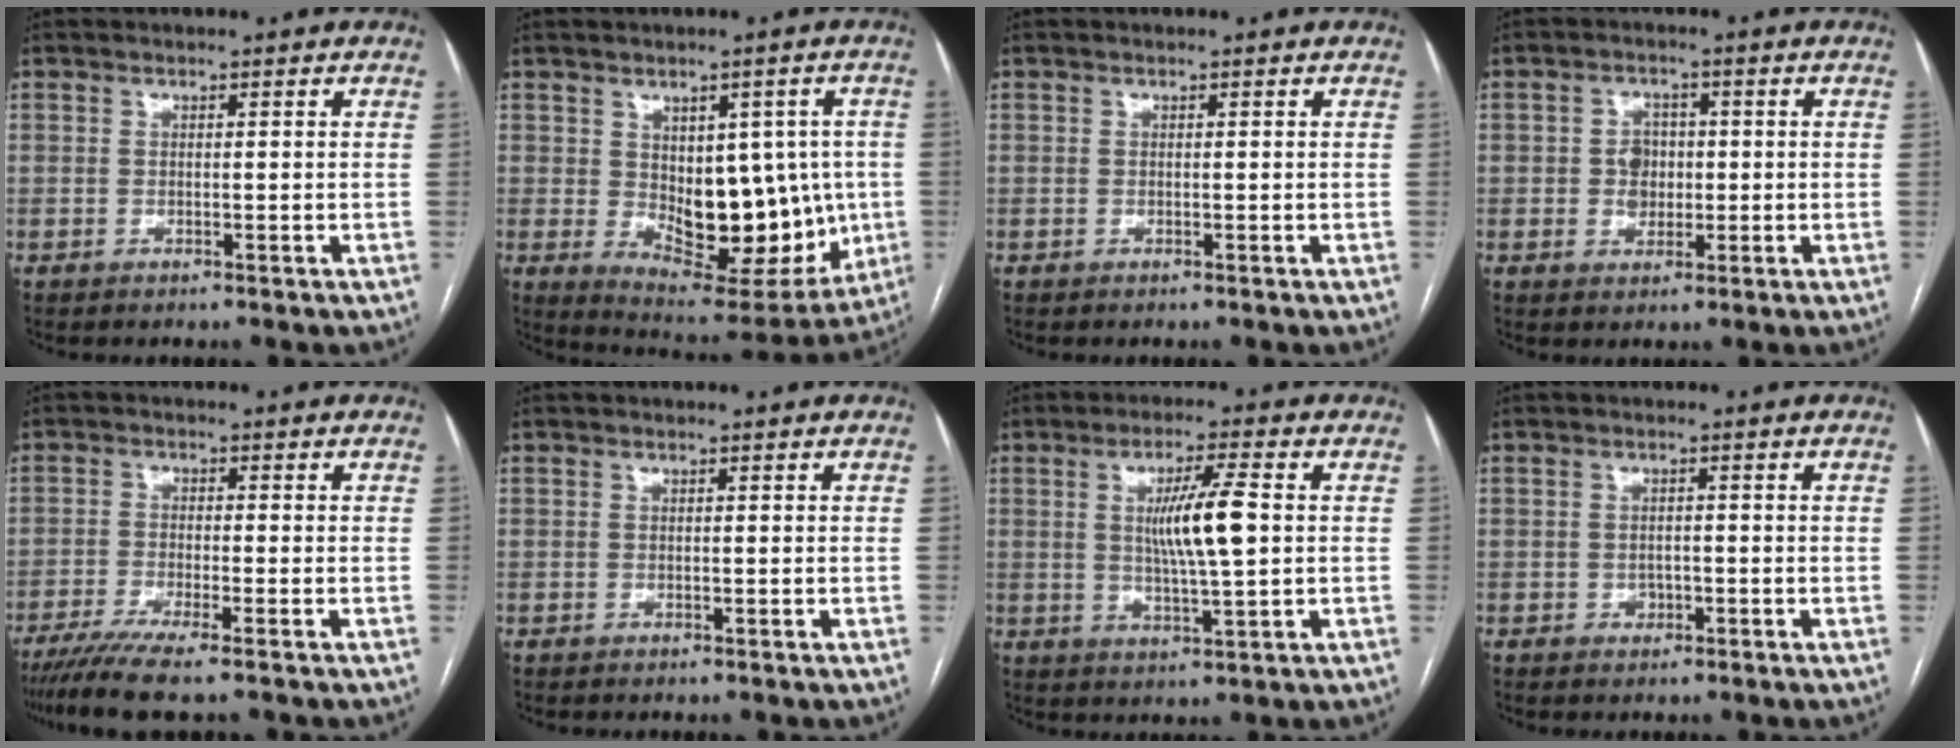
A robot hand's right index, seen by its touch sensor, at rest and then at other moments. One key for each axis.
{"total": 16.2, "fx": -0.8, "fy": 8.4, "fz": 13.9, "tx": -0.190, "ty": -0.001, "tz": 0.016}
{"total": 0.0}
{"total": 3.8, "fx": -0.1, "fy": 3.2, "fz": 2.1, "tx": -0.030, "ty": 0.009, "tz": 0.002}
{"total": 7.1, "fx": -5.6, "fy": -0.5, "fz": 4.4, "tx": -0.068, "ty": -0.016, "tz": -0.094}
{"total": 0.0}
{"total": 8.4, "fx": 1.0, "fy": 0.3, "fz": 8.3, "tx": -0.150, "ty": -0.004, "tz": 0.018}
{"total": 1.4, "fx": -0.5, "fy": 1.1, "fz": 0.6, "tx": -0.008, "ty": 0.004, "tz": -0.005}